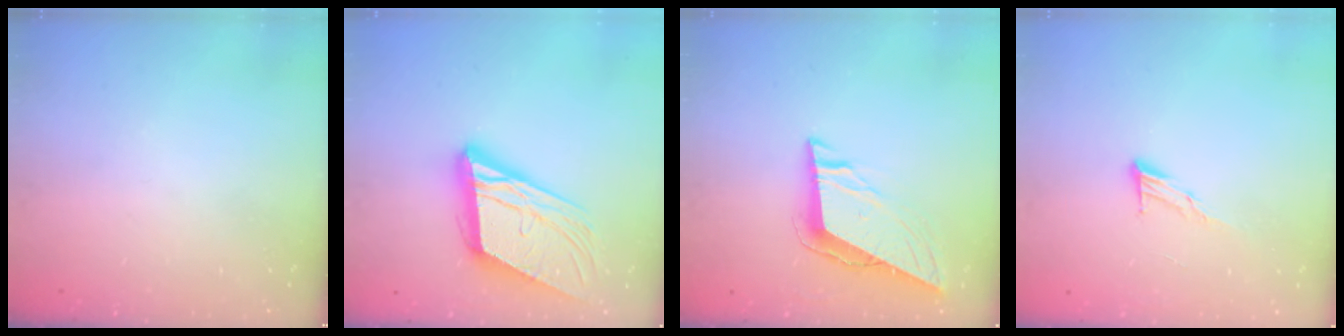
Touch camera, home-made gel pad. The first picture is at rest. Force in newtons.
{"total": 18.2, "press": 18.0, "slide": 2.7}
{"total": 8.3, "press": 8.2, "slide": 1.5}
{"total": 7.2, "press": 7.2, "slide": 0.6}